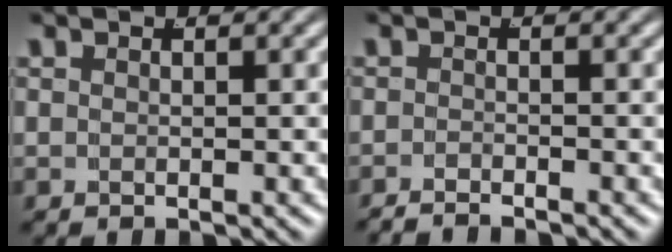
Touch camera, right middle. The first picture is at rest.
{"total": 1.7, "force": [-1.7, -0.1, -0.1], "torque": [-0.003, -0.010, -0.028]}